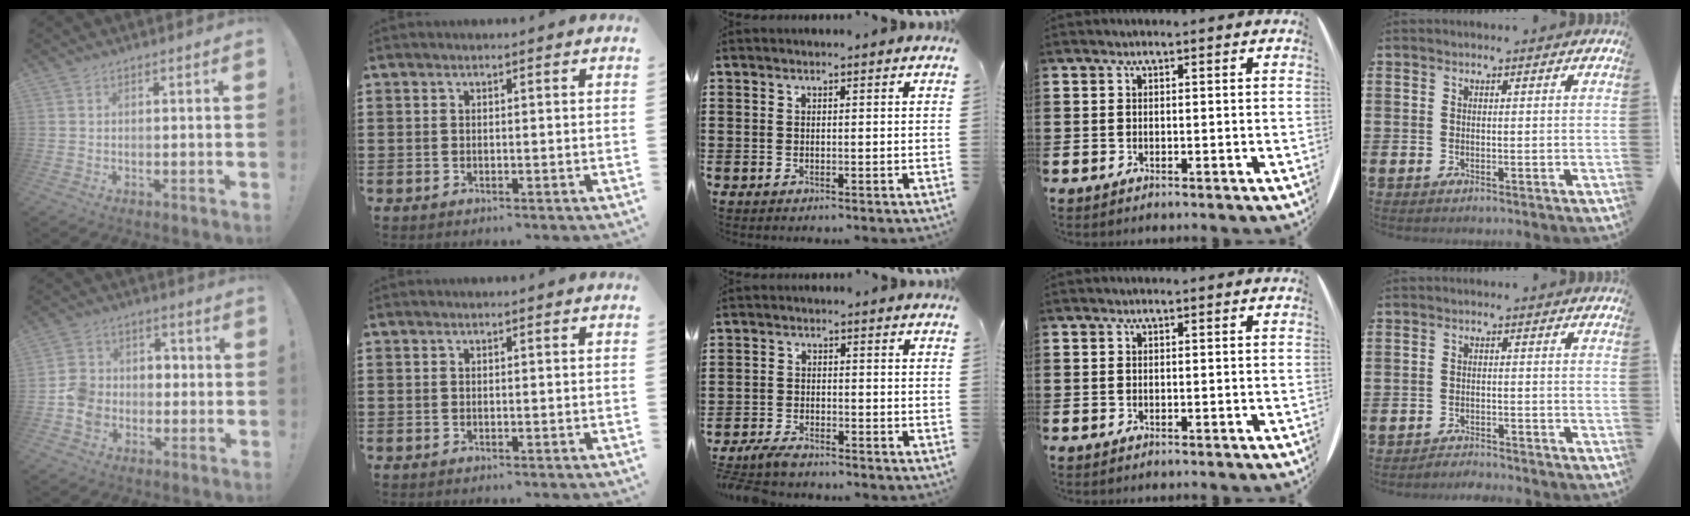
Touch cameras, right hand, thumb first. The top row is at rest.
{"thumb": {"total": 10.1, "force": [-3.4, 9.0, 3.2], "torque": [-0.039, 0.033, -0.059]}, "middle": {"total": 3.1, "force": [-2.9, 0.6, 0.9], "torque": [-0.033, -0.001, -0.064]}, "little": {"total": 2.1, "force": [-2.1, -0.1, -0.2], "torque": [-0.002, 0.004, -0.046]}}